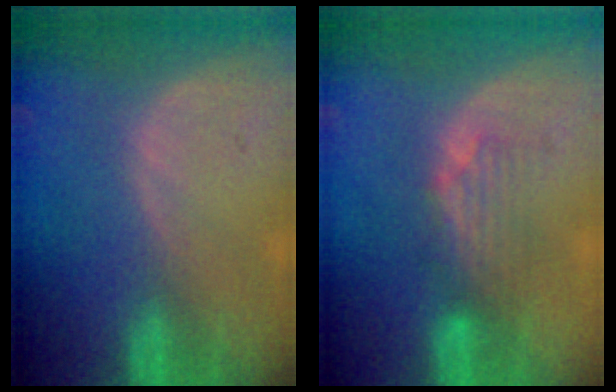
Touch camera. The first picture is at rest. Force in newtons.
{"total": 3.9, "press": 3.7, "slide": 1.0}